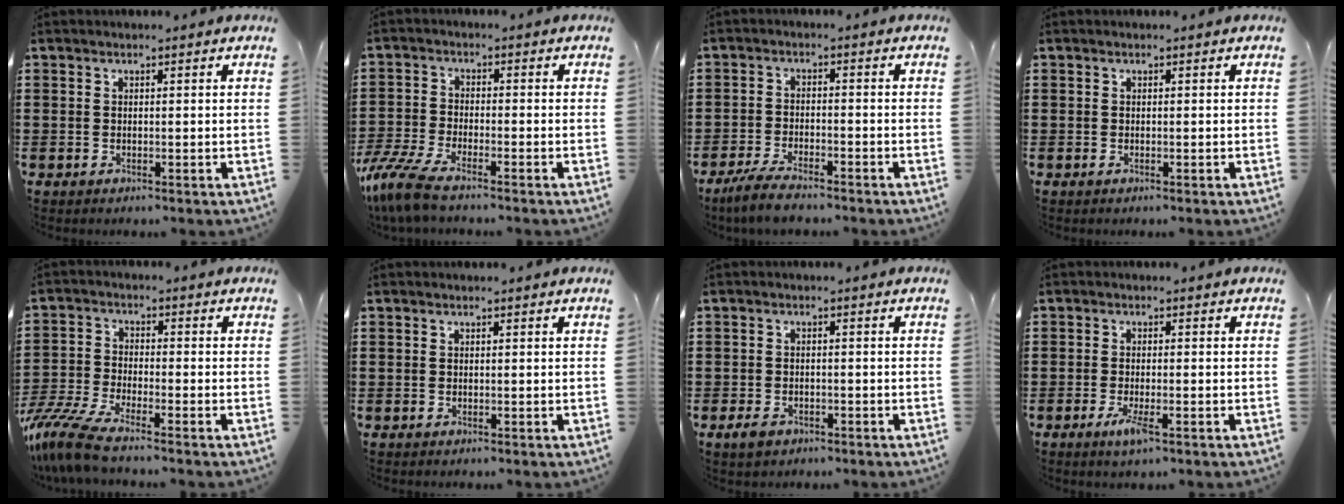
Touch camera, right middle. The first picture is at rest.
{"total": 6.3, "force": [-5.2, 0.9, 3.5], "torque": [-0.102, -0.018, -0.108]}
{"total": 4.2, "force": [-3.8, 0.6, 1.8], "torque": [-0.045, -0.004, -0.076]}
{"total": 0.0}
{"total": 7.5, "force": [-6.4, 0.8, 3.8], "torque": [-0.110, -0.014, -0.133]}
{"total": 0.0}
{"total": 2.0, "force": [-1.4, 1.1, 0.9], "torque": [-0.018, 0.001, -0.028]}
{"total": 3.3, "force": [-1.3, 0.5, 2.9], "torque": [-0.062, -0.011, -0.026]}